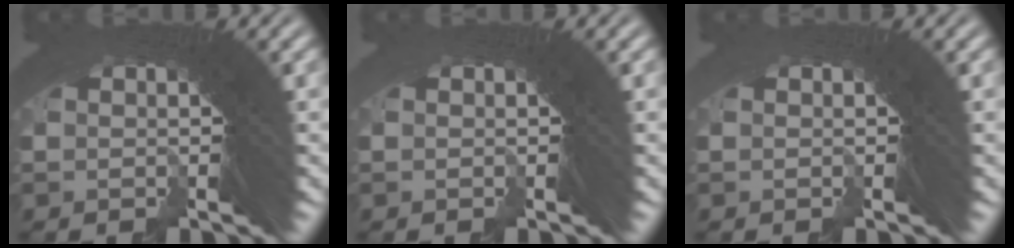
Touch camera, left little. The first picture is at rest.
{"total": 0.0}
{"total": 0.0}